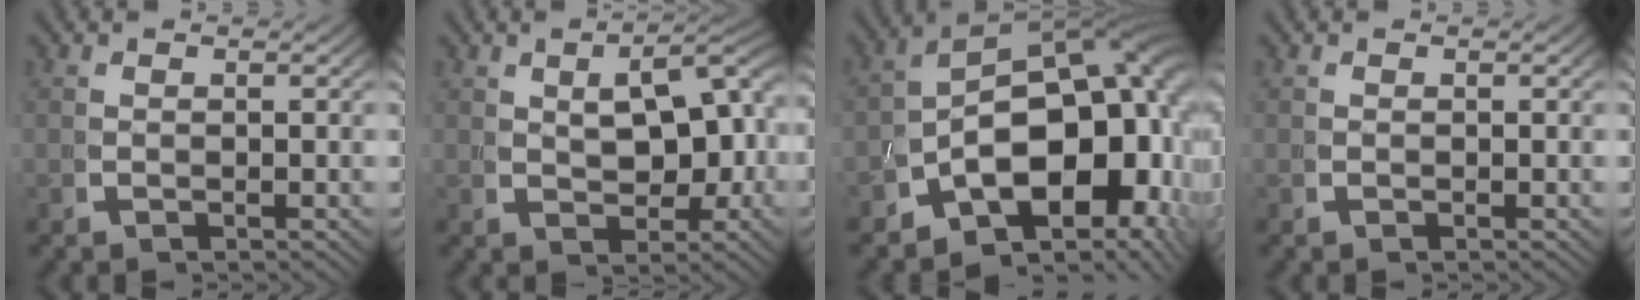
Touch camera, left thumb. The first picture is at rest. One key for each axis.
{"total": 6.0, "fx": 1.0, "fy": 3.5, "fz": 4.8, "tx": -0.058, "ty": -0.002, "tz": 0.027}
{"total": 21.7, "fx": -0.2, "fy": 14.2, "fz": 16.4, "tx": -0.233, "ty": -0.037, "tz": -0.006}
{"total": 0.0}